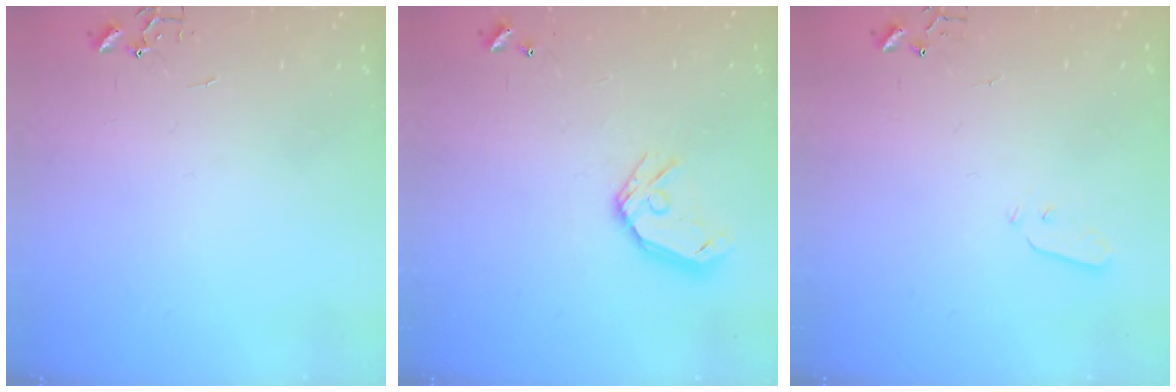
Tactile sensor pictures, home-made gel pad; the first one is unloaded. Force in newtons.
{"total": 11.2, "press": 11.0, "slide": 1.8}
{"total": 3.6, "press": 3.6, "slide": 0.2}